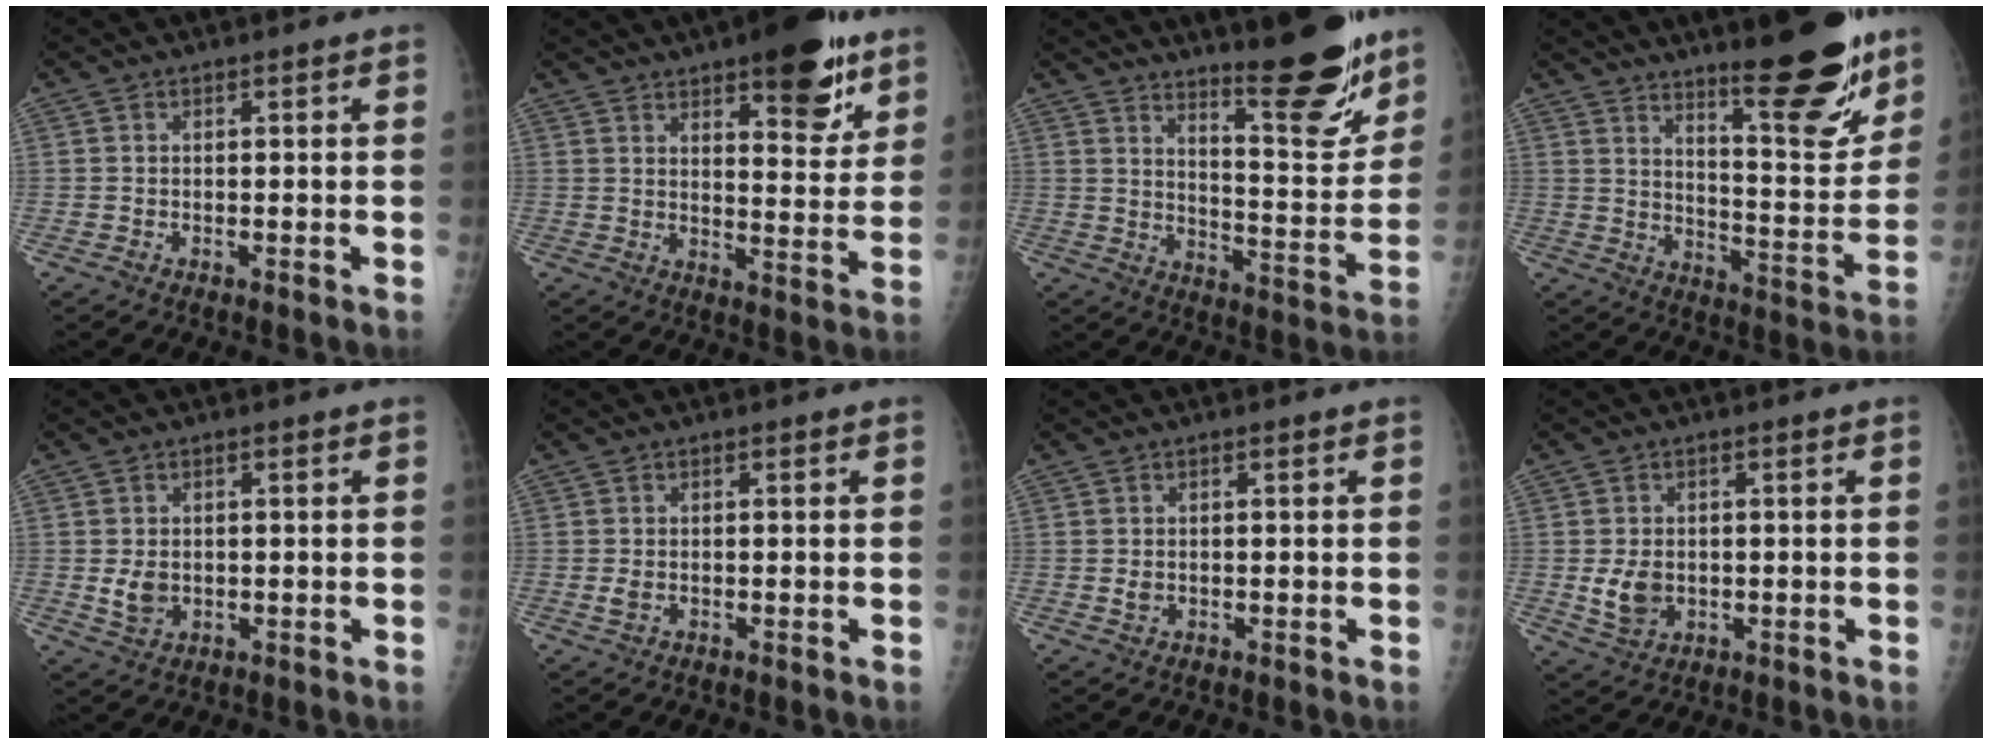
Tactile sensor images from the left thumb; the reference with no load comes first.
{"total": 14.5, "force": [8.9, 5.1, 10.3], "torque": [-0.099, -0.049, 0.123]}
{"total": 15.7, "force": [11.8, 3.2, 9.9], "torque": [-0.104, -0.099, 0.185]}
{"total": 17.2, "force": [11.9, 3.8, 11.8], "torque": [-0.127, -0.092, 0.187]}
{"total": 3.8, "force": [-0.1, 2.9, 2.4], "torque": [-0.034, -0.006, 0.006]}
{"total": 1.6, "force": [0.0, 1.1, 1.2], "torque": [-0.025, -0.002, -0.002]}
{"total": 1.5, "force": [0.1, 1.1, 0.9], "torque": [-0.011, -0.001, 0.004]}
{"total": 5.5, "force": [-0.4, 4.2, 3.5], "torque": [-0.050, -0.006, 0.003]}